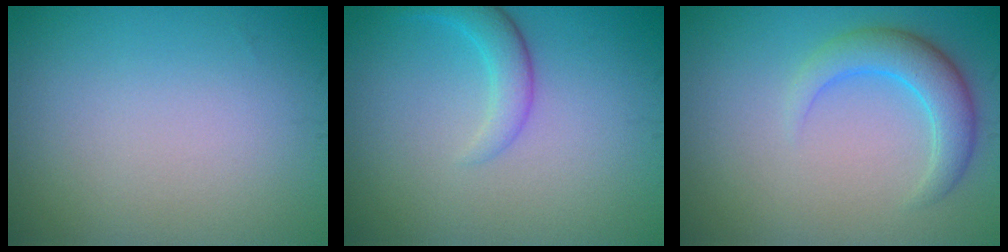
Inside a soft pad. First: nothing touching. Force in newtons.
{"total": 2.4, "press": 2.4, "slide": 0.1}
{"total": 3.7, "press": 3.7, "slide": 0.1}